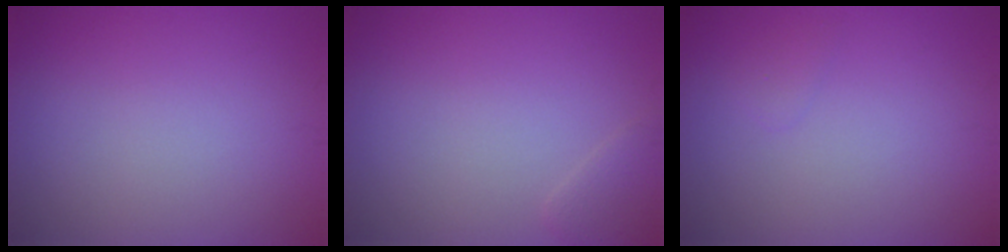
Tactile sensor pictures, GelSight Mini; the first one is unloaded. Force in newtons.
{"total": 1.3, "press": 1.3, "slide": 0.2}
{"total": 0.7, "press": 0.7, "slide": 0.0}